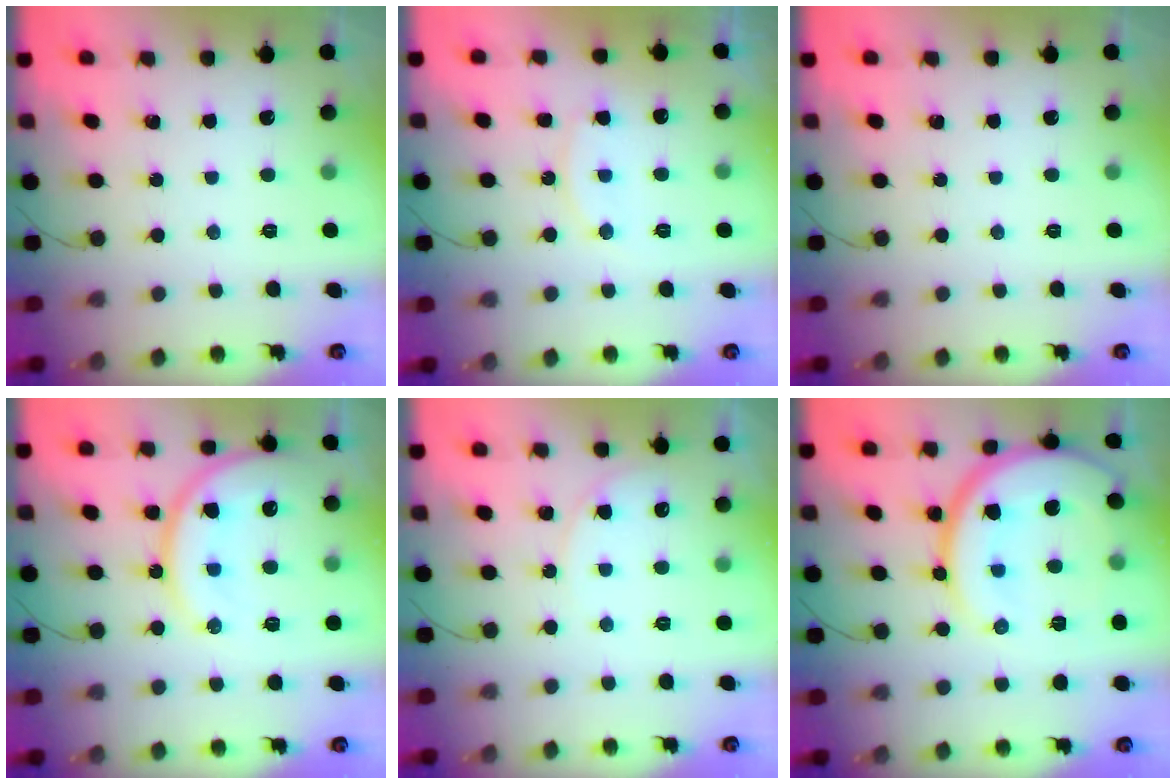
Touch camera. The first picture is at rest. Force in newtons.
{"total": 8.8, "press": 8.8, "slide": 0.7}
{"total": 0.0}
{"total": 17.2, "press": 17.2, "slide": 1.6}
{"total": 4.9, "press": 4.9, "slide": 0.5}
{"total": 19.4, "press": 19.3, "slide": 1.4}